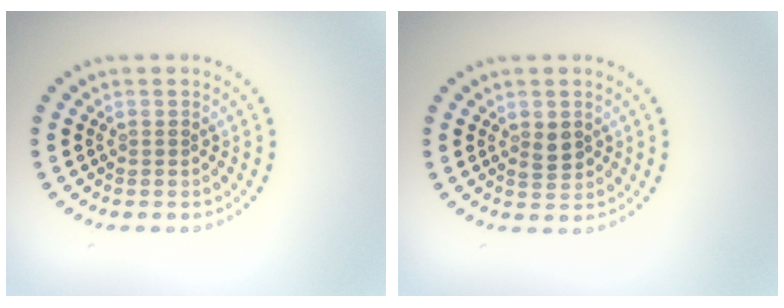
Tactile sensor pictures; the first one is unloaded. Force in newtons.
{"total": 1.6, "press": 1.6, "slide": 0.4}